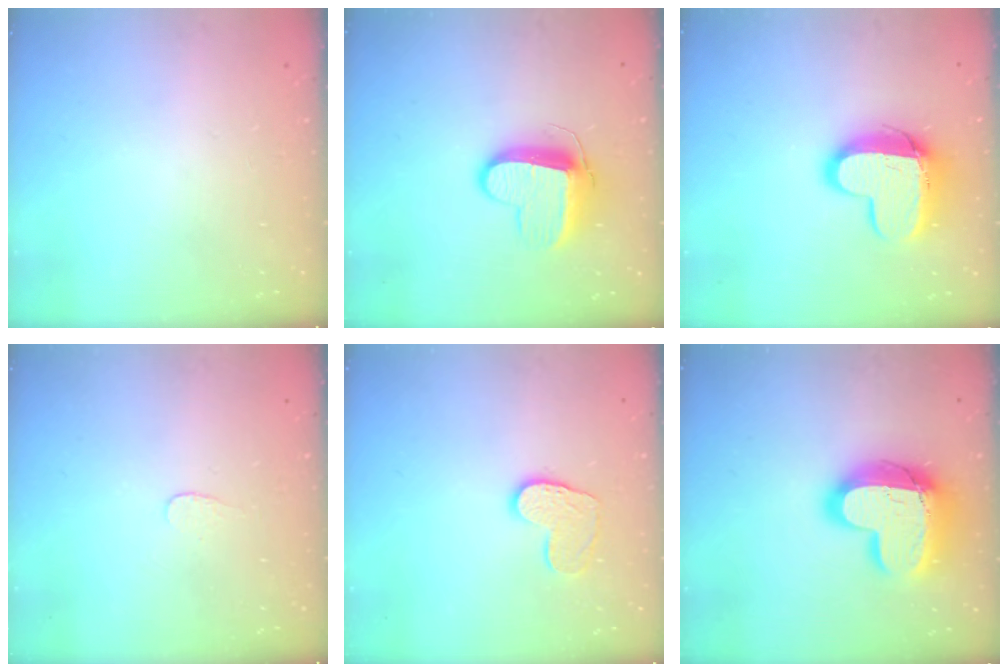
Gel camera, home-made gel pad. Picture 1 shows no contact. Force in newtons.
{"total": 10.3, "press": 10.2, "slide": 1.3}
{"total": 12.8, "press": 12.7, "slide": 1.4}
{"total": 3.0, "press": 3.0, "slide": 0.2}
{"total": 9.5, "press": 9.5, "slide": 0.7}
{"total": 18.9, "press": 18.8, "slide": 1.5}